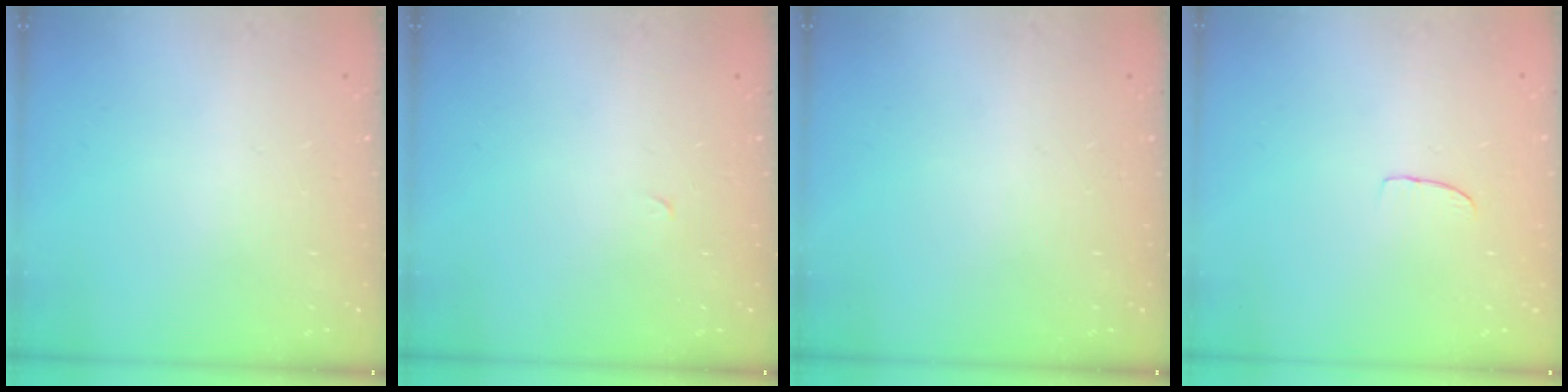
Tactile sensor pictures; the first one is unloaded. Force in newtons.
{"total": 0.0}
{"total": 0.0}
{"total": 2.6, "press": 2.6, "slide": 0.2}